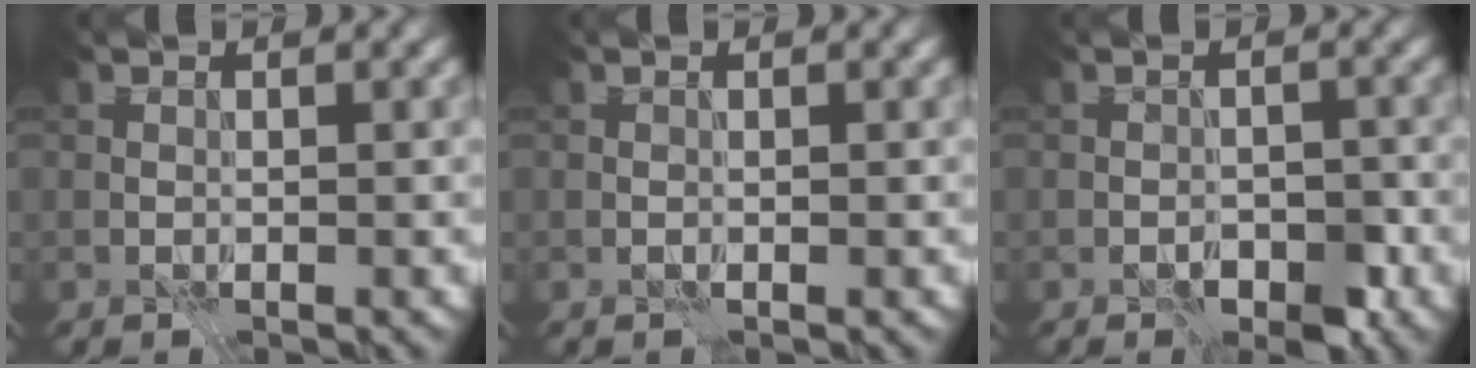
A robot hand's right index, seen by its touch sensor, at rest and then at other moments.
{"total": 0.0}
{"total": 2.9, "force": [-1.7, 1.5, 1.8], "torque": [-0.017, -0.004, -0.030]}